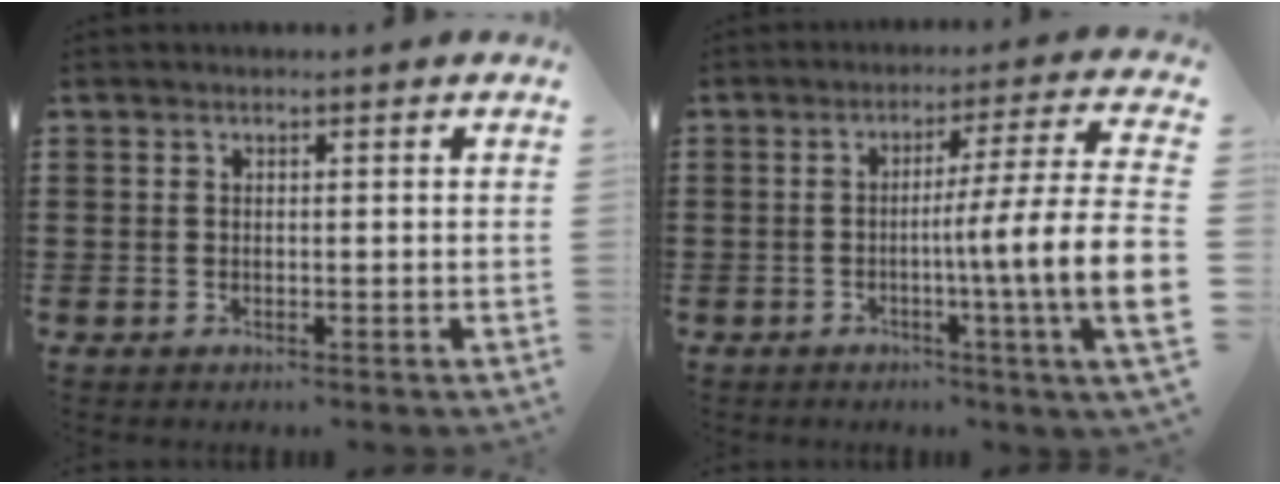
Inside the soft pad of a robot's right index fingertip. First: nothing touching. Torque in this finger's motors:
{"motor_torque": [2.00, -0.14, 0.46, 0.21]}